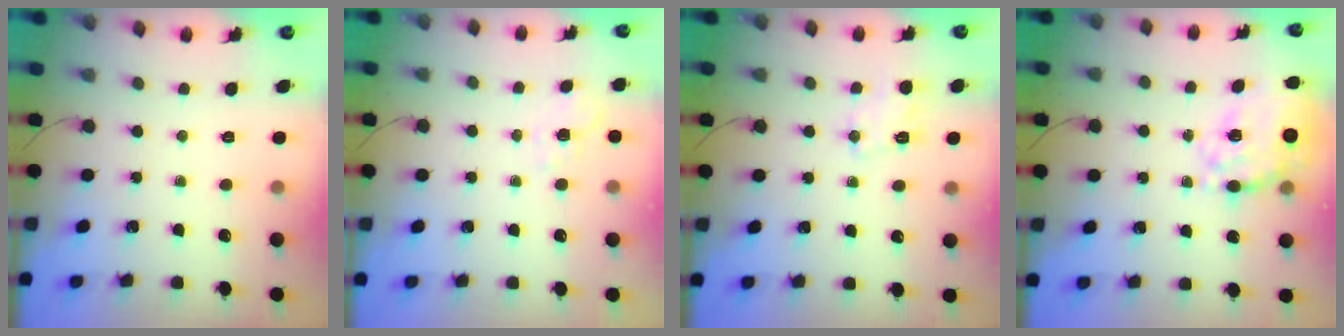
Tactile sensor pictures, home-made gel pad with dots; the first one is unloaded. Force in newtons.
{"total": 2.2, "press": 1.6, "slide": 1.6}
{"total": 3.4, "press": 3.1, "slide": 1.4}
{"total": 15.4, "press": 14.6, "slide": 4.8}